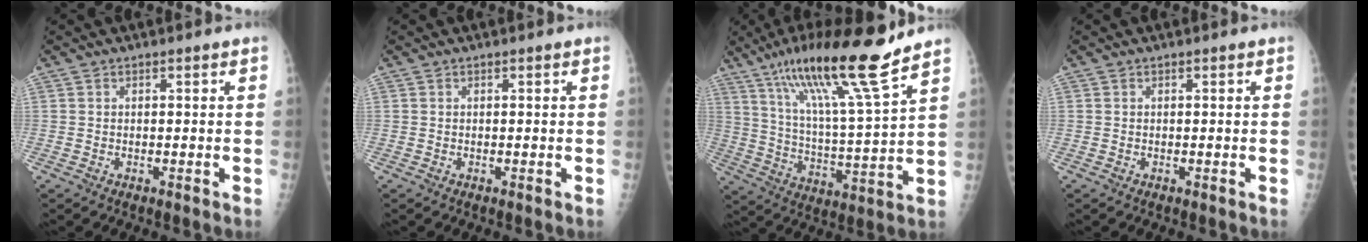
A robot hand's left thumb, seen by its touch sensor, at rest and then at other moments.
{"total": 0.0}
{"total": 19.1, "force": [13.6, 0.9, 13.4], "torque": [-0.218, -0.064, 0.235]}
{"total": 0.0}